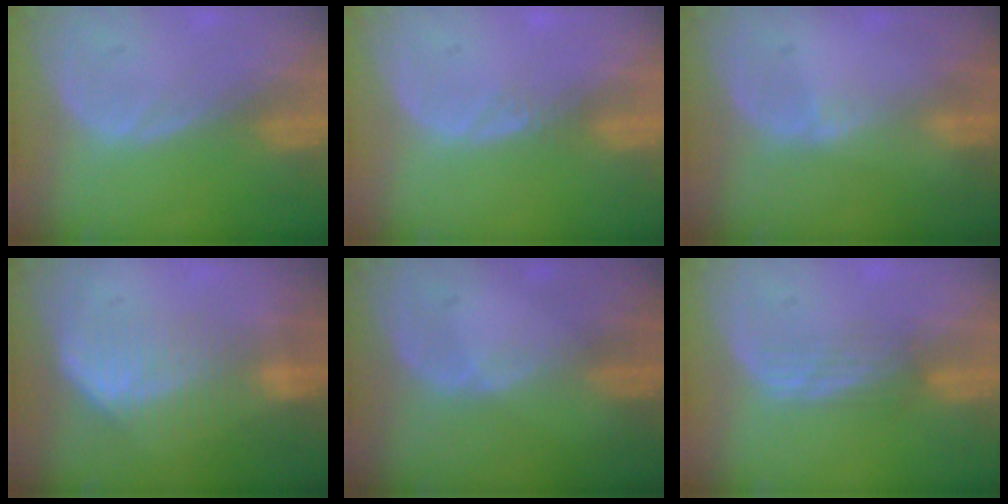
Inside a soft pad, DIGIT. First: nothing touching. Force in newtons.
{"total": 0.9, "press": 0.8, "slide": 0.4}
{"total": 0.8, "press": 0.8, "slide": 0.4}
{"total": 6.8, "press": 6.1, "slide": 3.1}
{"total": 1.1, "press": 0.8, "slide": 0.8}
{"total": 2.9, "press": 2.6, "slide": 1.3}